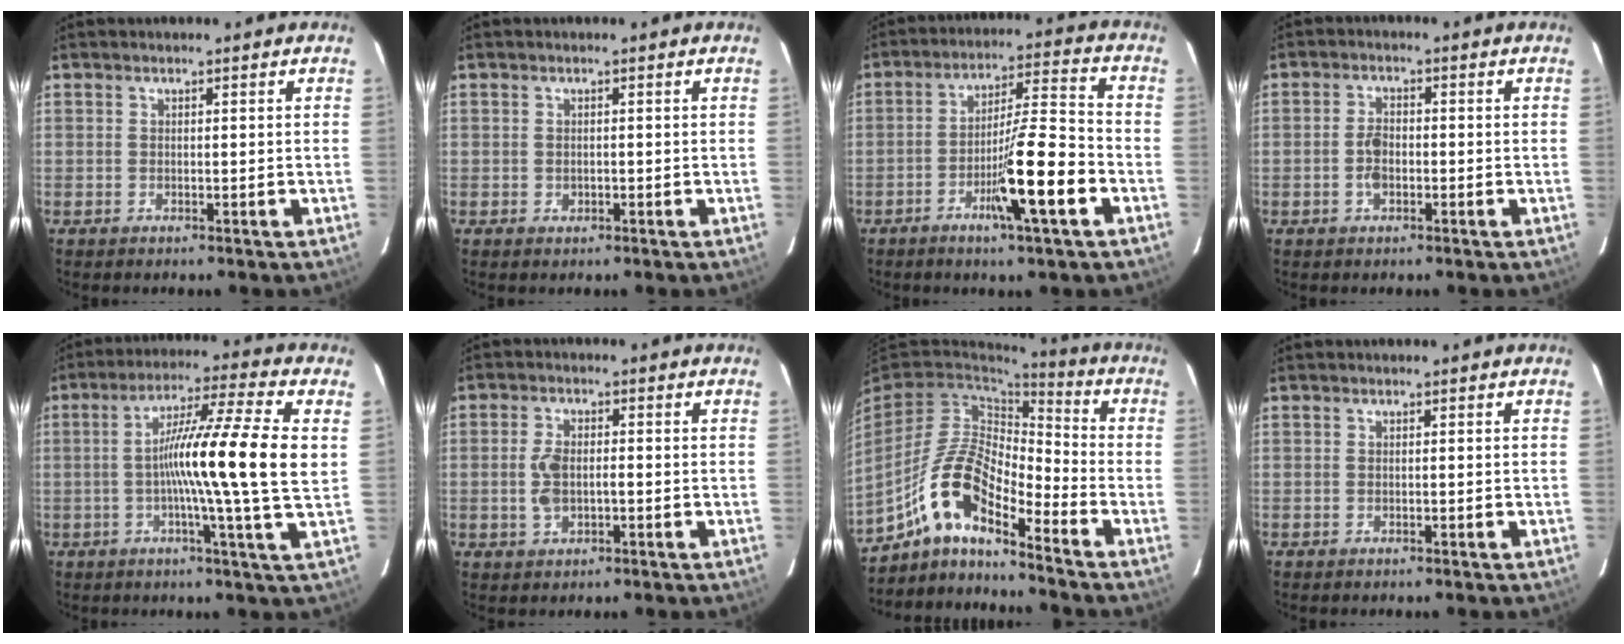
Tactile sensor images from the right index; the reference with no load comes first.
{"total": 0.6, "force": [-0.2, 0.4, 0.4], "torque": [-0.009, -0.001, -0.002]}
{"total": 12.0, "force": [-4.8, 0.2, 11.0], "torque": [-0.183, -0.002, -0.079]}
{"total": 3.0, "force": [-0.8, 1.5, 2.5], "torque": [-0.054, 0.003, -0.016]}
{"total": 15.4, "force": [0.4, -1.6, 15.3], "torque": [-0.252, 0.001, -0.008]}
{"total": 4.2, "force": [-0.6, 2.1, 3.6], "torque": [-0.079, 0.005, -0.010]}
{"total": 12.3, "force": [-8.2, 3.1, 8.6], "torque": [-0.178, 0.024, -0.152]}
{"total": 0.0}